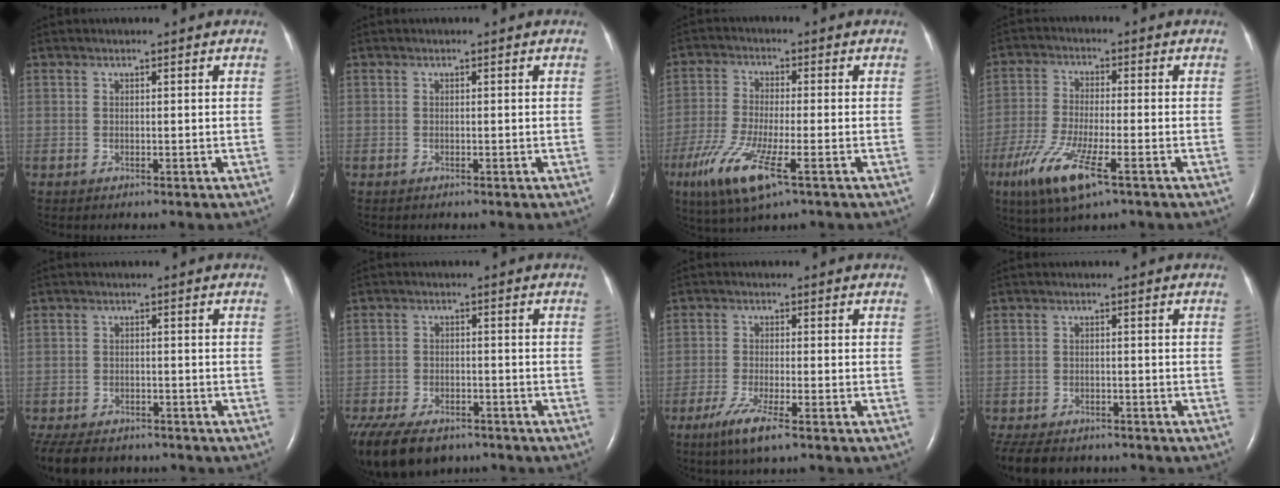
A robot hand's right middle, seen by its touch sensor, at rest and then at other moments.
{"total": 0.0}
{"total": 10.3, "force": [-5.0, 1.7, 8.8], "torque": [-0.186, -0.029, -0.090]}
{"total": 10.2, "force": [-5.4, 1.7, 8.5], "torque": [-0.178, -0.026, -0.098]}
{"total": 12.4, "force": [-9.7, 5.7, 5.0], "torque": [-0.122, -0.019, -0.133]}
{"total": 16.9, "force": [-12.1, 8.4, 8.4], "torque": [-0.227, -0.032, -0.180]}
{"total": 5.5, "force": [-3.4, 0.3, 4.3], "torque": [-0.092, -0.015, -0.065]}
{"total": 11.1, "force": [-9.0, 4.8, 4.4], "torque": [-0.100, -0.014, -0.124]}